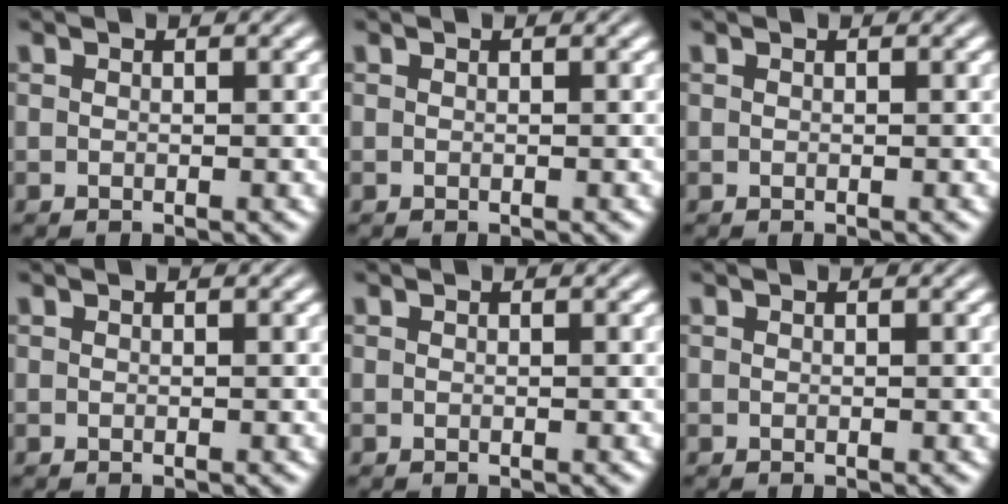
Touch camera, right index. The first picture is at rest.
{"total": 0.0}
{"total": 0.0}
{"total": 0.0}
{"total": 0.0}
{"total": 0.0}